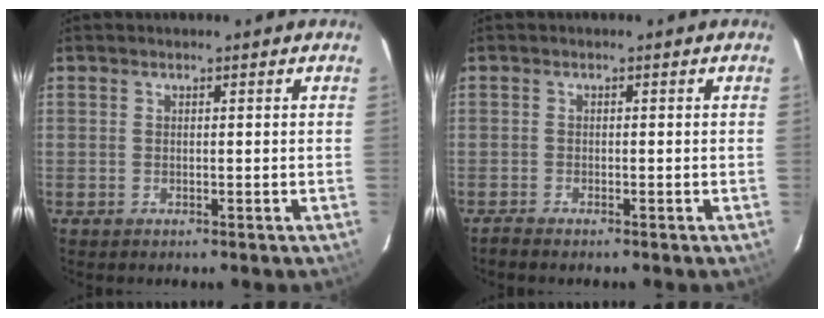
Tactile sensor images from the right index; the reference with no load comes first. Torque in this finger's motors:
{"motor_torque": [0.08, 0.02, 0.05, 0.01]}